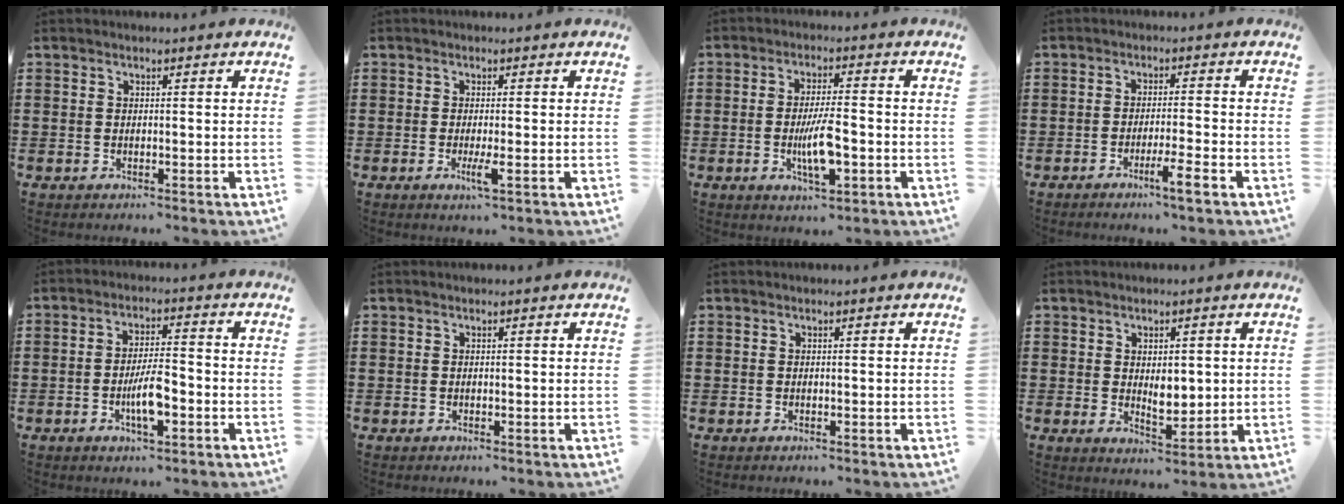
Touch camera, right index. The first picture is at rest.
{"total": 2.8, "force": [-0.9, 0.2, 2.6], "torque": [-0.060, -0.011, -0.021]}
{"total": 6.9, "force": [-1.9, 1.8, 6.4], "torque": [-0.125, -0.007, -0.035]}
{"total": 4.3, "force": [-2.8, -0.1, 3.2], "torque": [-0.058, -0.009, -0.050]}
{"total": 6.4, "force": [-2.2, 1.9, 5.7], "torque": [-0.114, -0.002, -0.043]}
{"total": 0.0}
{"total": 0.0}
{"total": 3.9, "force": [0.8, 2.3, 3.0], "torque": [-0.037, -0.001, 0.009]}